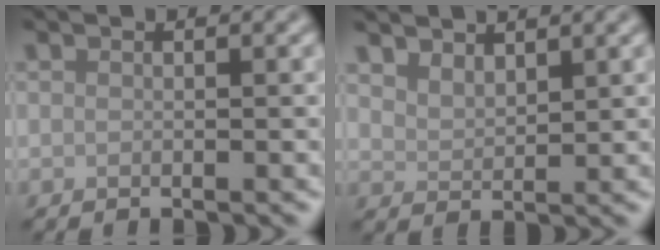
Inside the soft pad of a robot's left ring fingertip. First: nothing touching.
{"total": 2.4, "force": [2.2, 0.7, 0.8], "torque": [-0.013, 0.000, 0.044]}